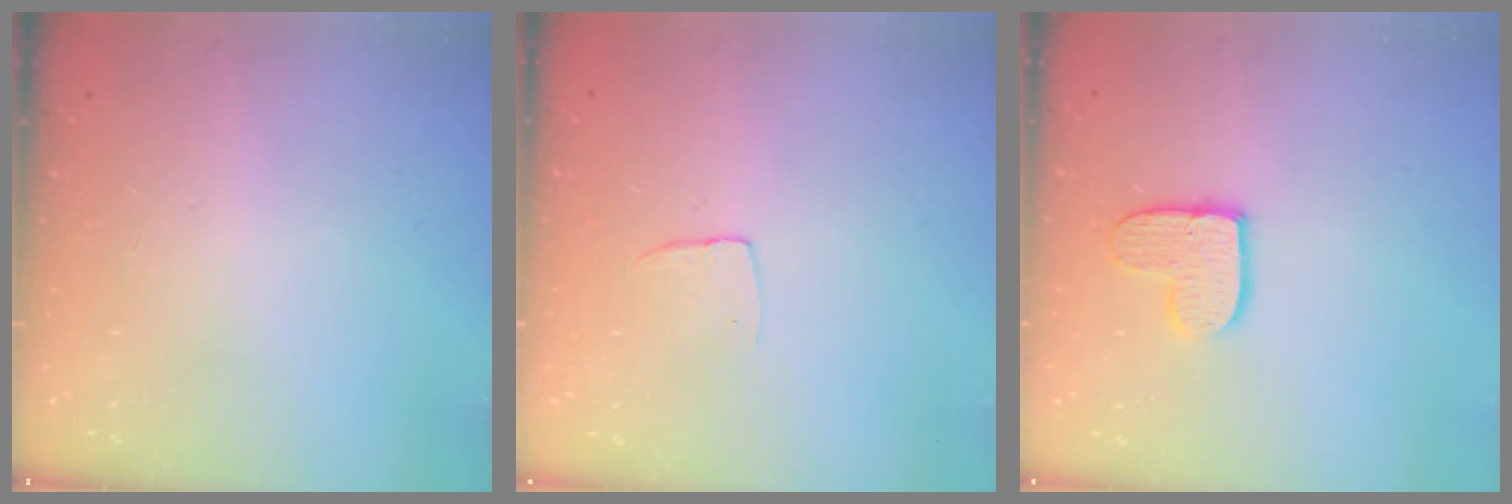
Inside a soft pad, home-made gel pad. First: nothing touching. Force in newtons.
{"total": 3.7, "press": 3.7, "slide": 0.2}
{"total": 9.4, "press": 9.3, "slide": 0.7}